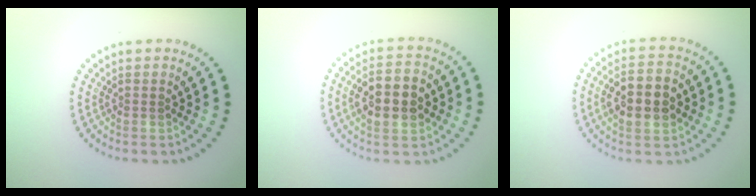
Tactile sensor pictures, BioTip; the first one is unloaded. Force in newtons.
{"total": 5.6, "press": 5.5, "slide": 0.4}
{"total": 5.6, "press": 5.5, "slide": 0.4}